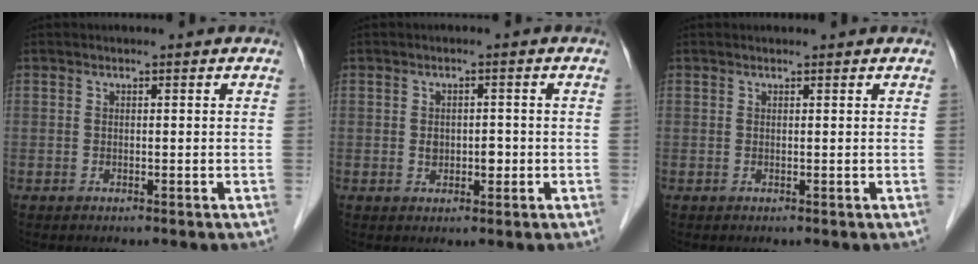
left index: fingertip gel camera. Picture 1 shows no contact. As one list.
[{"total": 2.5, "force": [-0.6, 1.7, 1.7], "torque": [-0.027, 0.001, -0.005]}, {"total": 0.9, "force": [0.9, 0.1, 0.3], "torque": [-0.009, 0.015, 0.016]}]